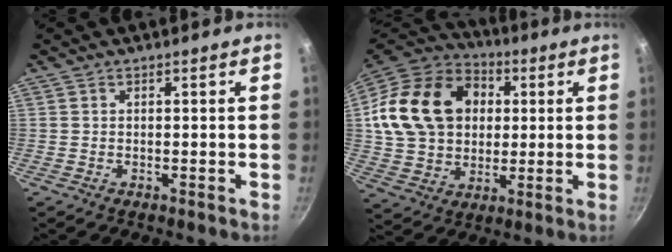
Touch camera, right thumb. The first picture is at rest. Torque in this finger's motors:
{"motor_torque": [0.79, 1.96, 0.91, -0.43, 0.36]}